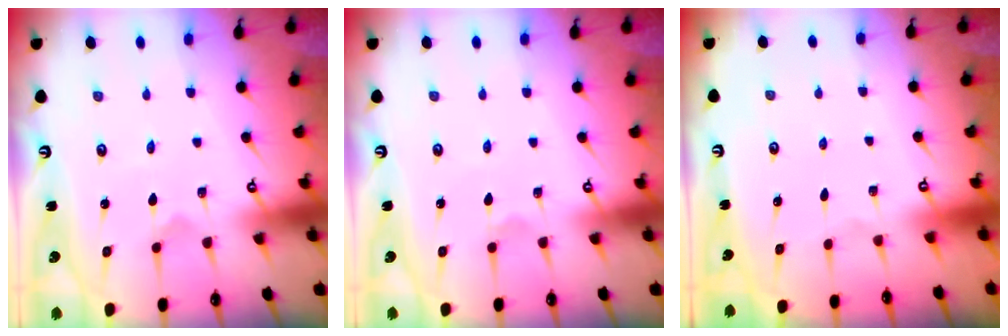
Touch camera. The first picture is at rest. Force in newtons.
{"total": 1.2, "press": 1.1, "slide": 0.2}
{"total": 0.0}